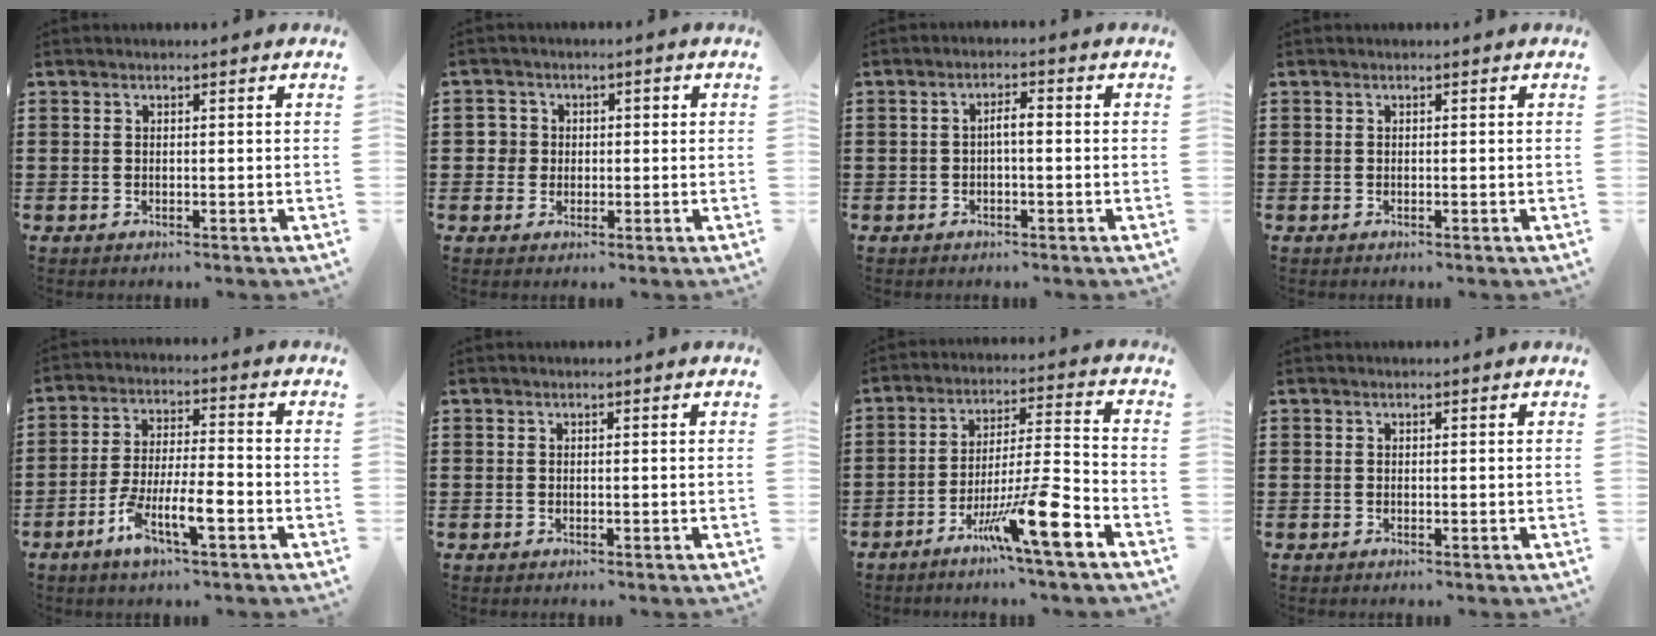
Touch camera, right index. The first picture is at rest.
{"total": 3.0, "force": [-0.1, 2.9, 0.9], "torque": [-0.031, 0.009, -0.005]}
{"total": 2.3, "force": [-0.4, 0.6, 2.2], "torque": [-0.041, 0.002, -0.010]}
{"total": 0.0}
{"total": 7.9, "force": [-4.1, 1.9, 6.5], "torque": [-0.138, -0.006, -0.079]}
{"total": 0.0}
{"total": 13.2, "force": [-7.6, 1.1, 10.7], "torque": [-0.184, 0.006, -0.127]}
{"total": 0.0}